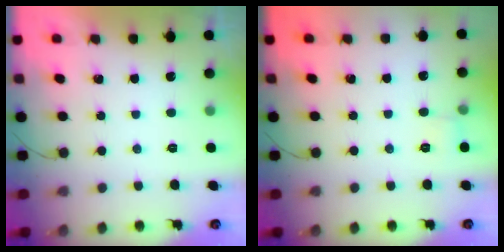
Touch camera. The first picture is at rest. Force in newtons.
{"total": 6.2, "press": 5.9, "slide": 1.9}